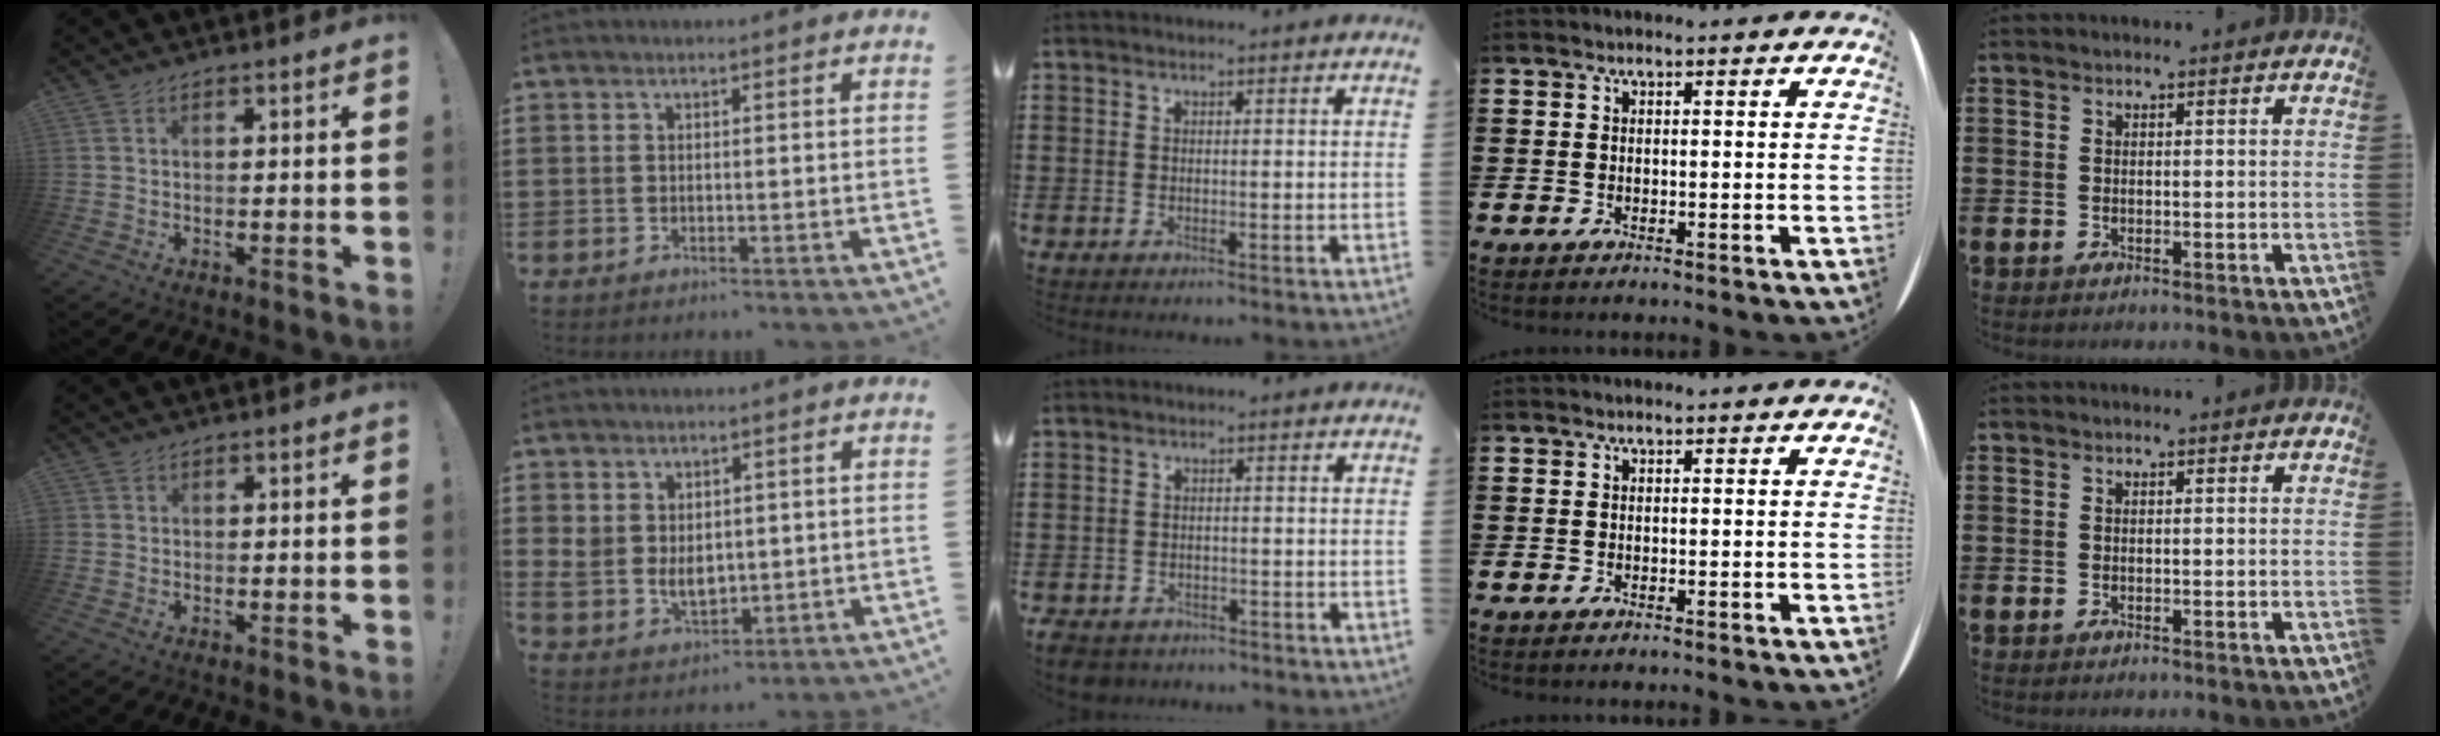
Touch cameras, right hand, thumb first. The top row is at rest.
{"thumb": {"total": 0.6, "force": [0.2, 0.6, 0.1], "torque": [-0.007, 0.003, 0.005]}, "index": {"total": 4.7, "force": [1.2, 3.8, 2.6], "torque": [-0.060, 0.009, 0.025]}, "middle": {"total": 2.1, "force": [-2.0, 0.7, 0.2], "torque": [-0.009, 0.001, -0.044]}}